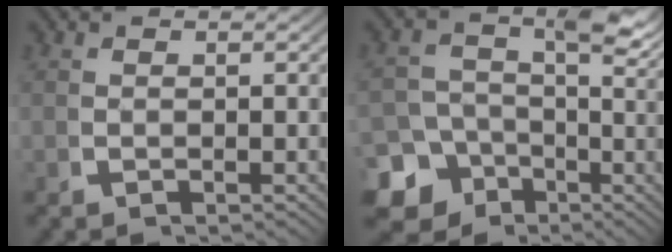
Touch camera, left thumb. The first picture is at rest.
{"total": 11.5, "force": [-3.5, 9.6, 5.2], "torque": [-0.078, -0.046, -0.051]}